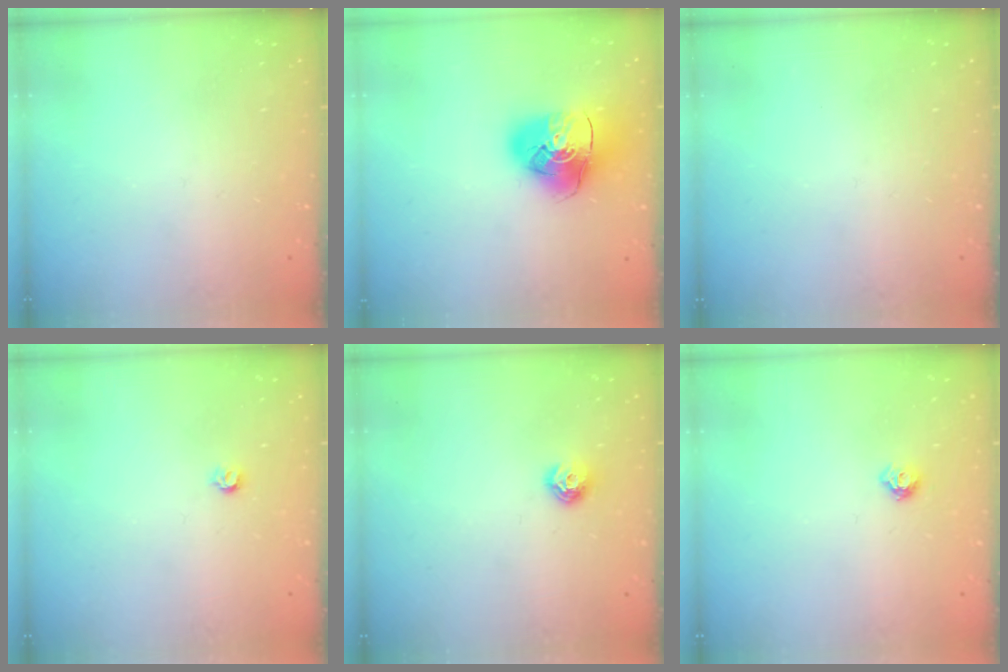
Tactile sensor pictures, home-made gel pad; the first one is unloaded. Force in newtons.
{"total": 12.8, "press": 12.6, "slide": 1.9}
{"total": 0.0}
{"total": 3.2, "press": 3.2, "slide": 0.5}
{"total": 7.0, "press": 6.9, "slide": 0.9}
{"total": 6.1, "press": 6.0, "slide": 0.9}